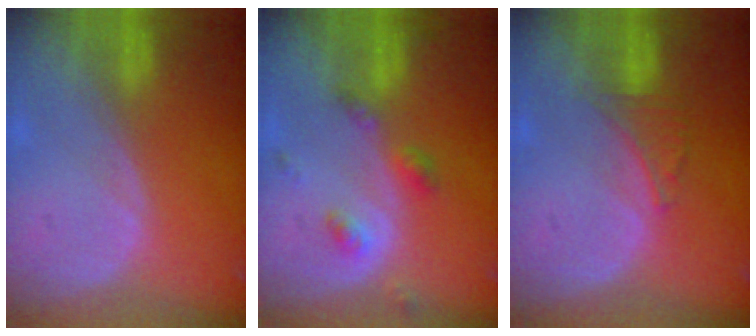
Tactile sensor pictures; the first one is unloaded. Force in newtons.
{"total": 4.5, "press": 4.2, "slide": 1.8}
{"total": 3.0, "press": 3.0, "slide": 0.2}